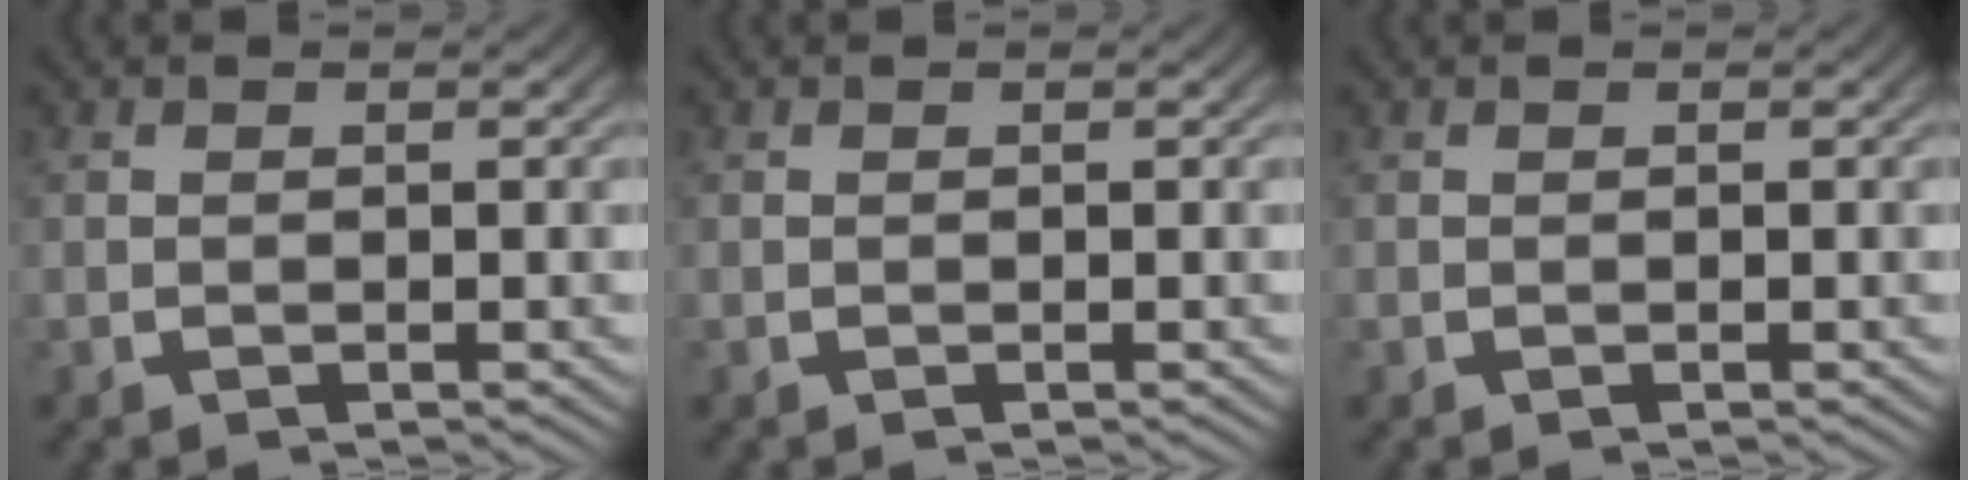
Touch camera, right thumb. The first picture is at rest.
{"total": 0.0}
{"total": 0.0}